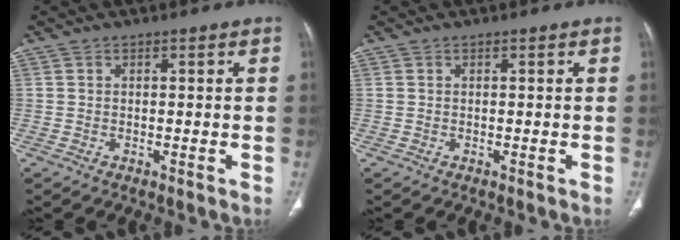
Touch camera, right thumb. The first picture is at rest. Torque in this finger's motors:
{"motor_torque": [1.43, 1.38, 0.28, -0.12, 0.03]}